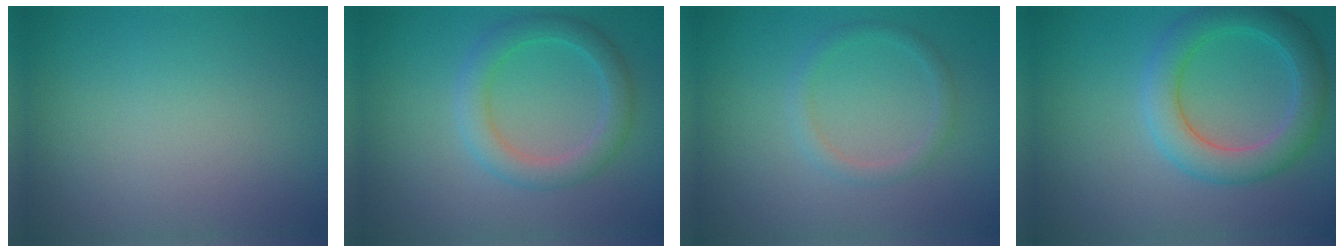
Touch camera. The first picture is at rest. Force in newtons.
{"total": 3.3, "press": 3.3, "slide": 0.2}
{"total": 1.6, "press": 1.6, "slide": 0.1}
{"total": 4.9, "press": 4.9, "slide": 0.2}